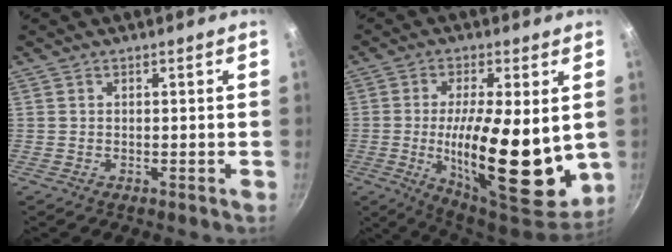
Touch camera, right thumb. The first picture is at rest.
{"total": 22.0, "force": [-0.7, 7.7, 20.5], "torque": [-0.296, -0.022, -0.006]}